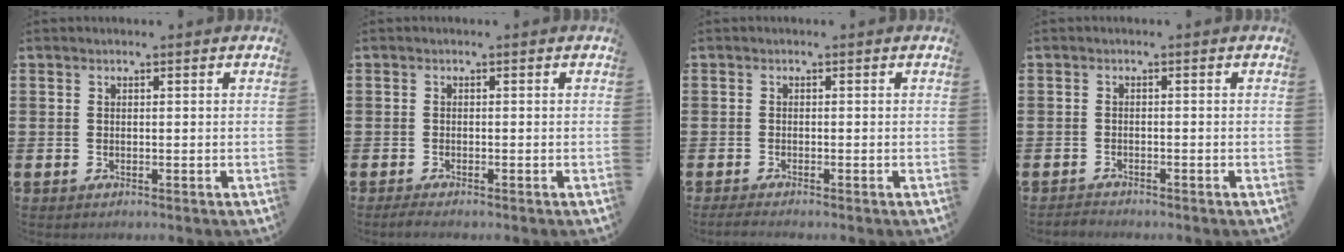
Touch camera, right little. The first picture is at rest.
{"total": 0.9, "force": [-0.6, 0.1, 0.6], "torque": [-0.011, -0.002, -0.012]}
{"total": 0.0}
{"total": 1.0, "force": [-1.0, 0.0, 0.0], "torque": [-0.002, 0.000, -0.020]}